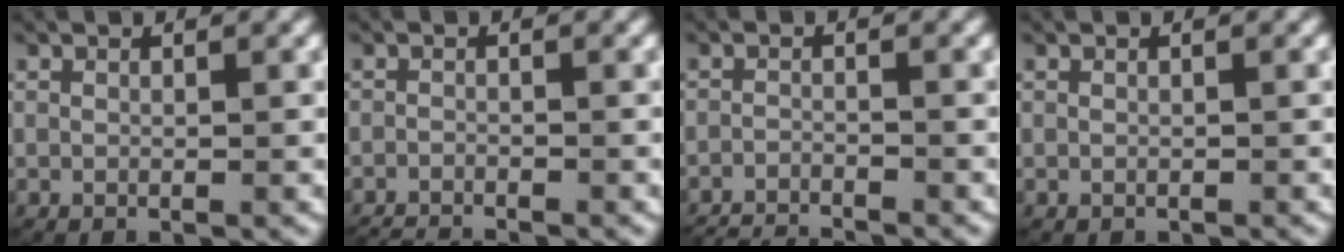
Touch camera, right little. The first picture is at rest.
{"total": 2.7, "force": [-2.6, 0.6, 0.2], "torque": [-0.014, -0.015, -0.039]}
{"total": 5.0, "force": [-4.8, 1.3, 0.6], "torque": [-0.015, -0.020, -0.075]}
{"total": 0.0}